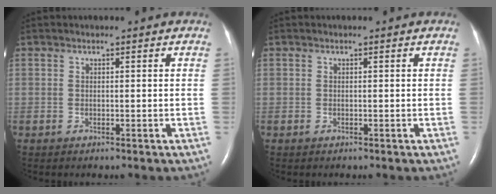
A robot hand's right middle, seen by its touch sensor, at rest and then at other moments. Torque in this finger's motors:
{"motor_torque": [0.16, -0.63, 0.00, 0.00]}